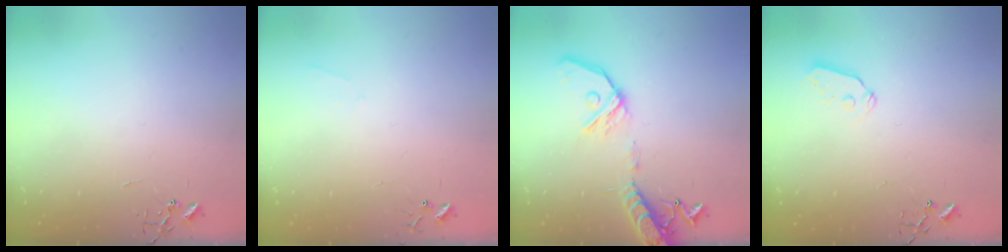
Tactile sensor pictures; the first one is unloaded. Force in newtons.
{"total": 3.8, "press": 3.7, "slide": 0.6}
{"total": 16.0, "press": 15.7, "slide": 3.1}
{"total": 6.4, "press": 6.4, "slide": 0.3}